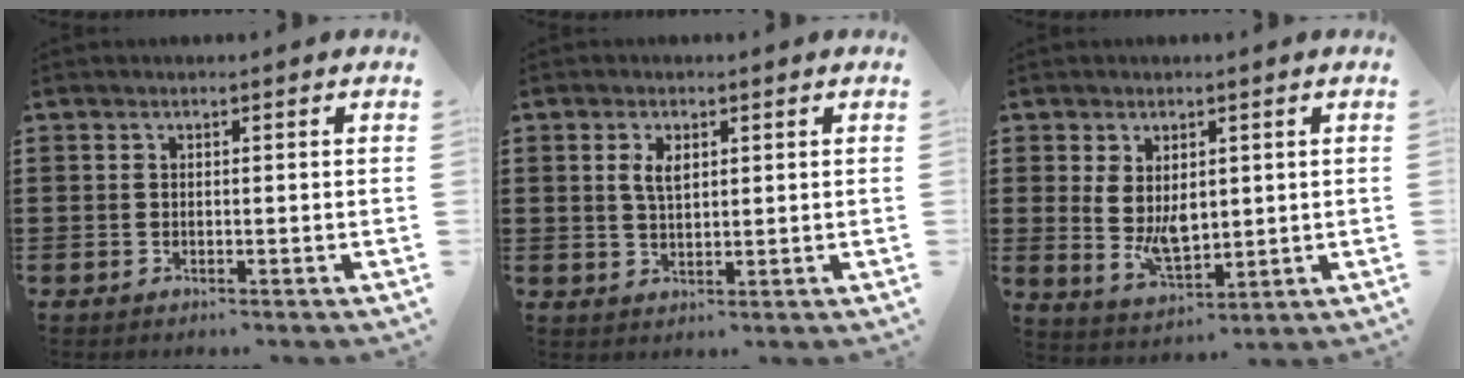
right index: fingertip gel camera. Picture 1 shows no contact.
{"total": 3.1, "force": [1.0, 1.5, 2.5], "torque": [-0.054, 0.006, 0.017]}
{"total": 5.6, "force": [1.1, 3.4, 4.3], "torque": [-0.076, -0.001, 0.018]}